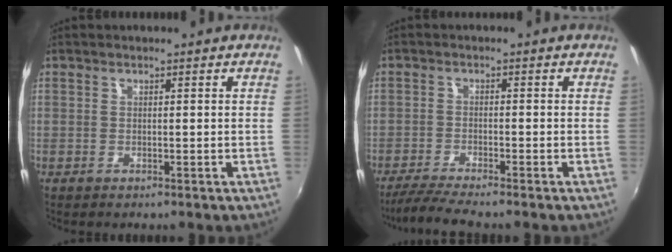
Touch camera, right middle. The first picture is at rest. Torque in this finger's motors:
{"motor_torque": [0.74, -0.71, 0.22, 0.12]}